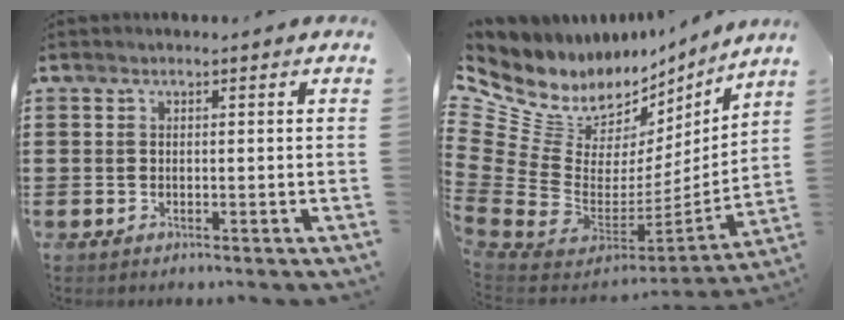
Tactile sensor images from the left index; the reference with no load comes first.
{"total": 9.0, "force": [5.7, 5.9, 3.7], "torque": [-0.117, -0.069, 0.100]}